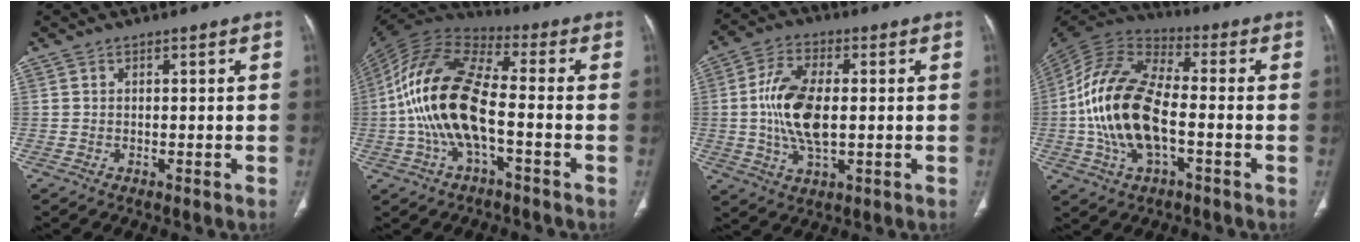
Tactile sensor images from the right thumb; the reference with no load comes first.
{"total": 17.8, "force": [-2.9, 7.7, 15.8], "torque": [-0.323, 0.037, -0.058]}
{"total": 12.1, "force": [0.1, 6.1, 10.4], "torque": [-0.211, 0.003, 0.003]}
{"total": 19.0, "force": [-3.0, 9.6, 16.1], "torque": [-0.322, 0.027, -0.058]}